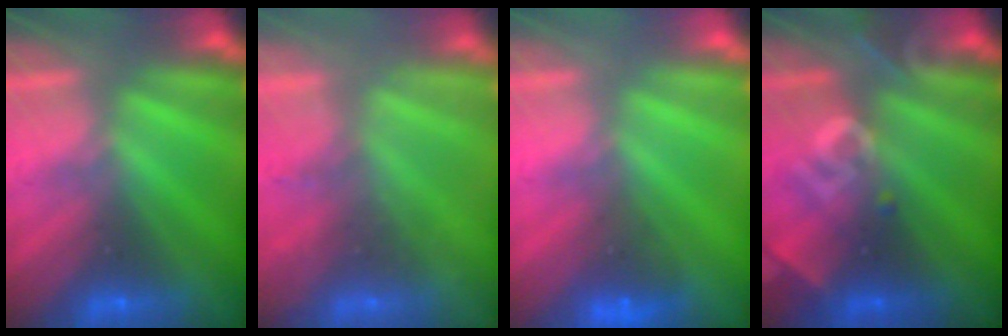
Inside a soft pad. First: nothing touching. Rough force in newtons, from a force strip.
{"total": 2.2}
{"total": 4.6}
{"total": 2.6}